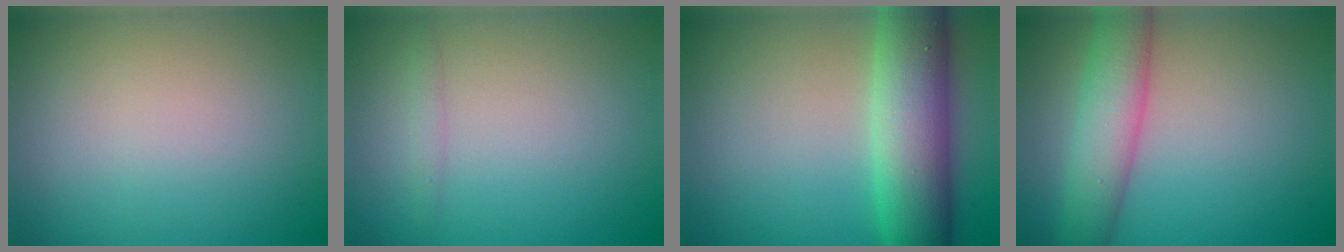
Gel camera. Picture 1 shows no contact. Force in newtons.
{"total": 0.8, "press": 0.8, "slide": 0.0}
{"total": 8.5, "press": 8.5, "slide": 0.5}
{"total": 5.4, "press": 5.4, "slide": 0.2}